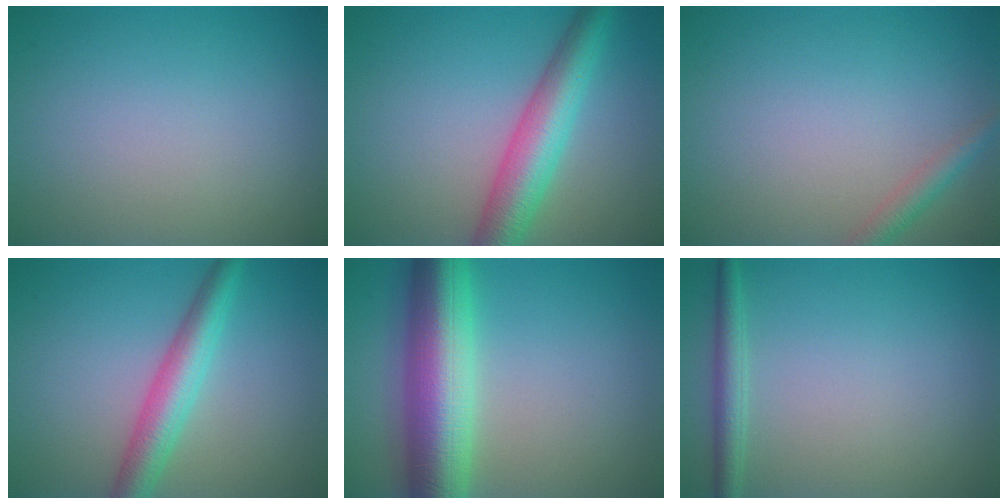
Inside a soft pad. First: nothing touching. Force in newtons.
{"total": 6.1, "press": 6.1, "slide": 0.1}
{"total": 1.8, "press": 1.8, "slide": 0.1}
{"total": 4.4, "press": 4.4, "slide": 0.1}
{"total": 10.1, "press": 10.1, "slide": 0.2}
{"total": 2.0, "press": 2.0, "slide": 0.1}